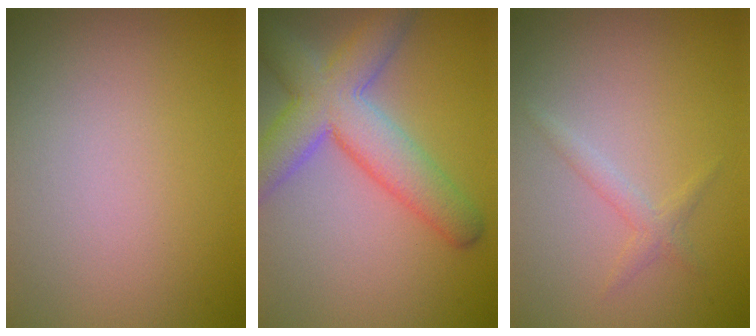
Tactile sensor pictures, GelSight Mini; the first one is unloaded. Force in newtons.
{"total": 7.5, "press": 7.5, "slide": 0.4}
{"total": 1.4, "press": 1.4, "slide": 0.1}